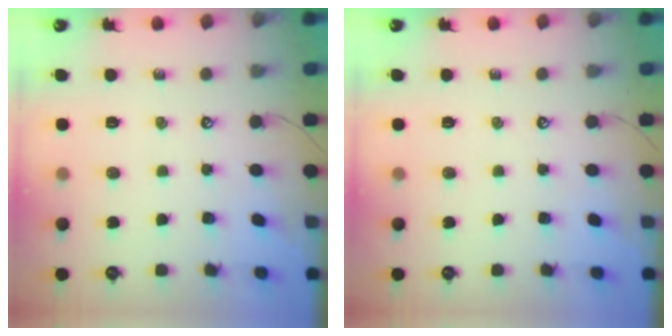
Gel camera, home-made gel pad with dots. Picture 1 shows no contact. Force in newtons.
{"total": 0.0}